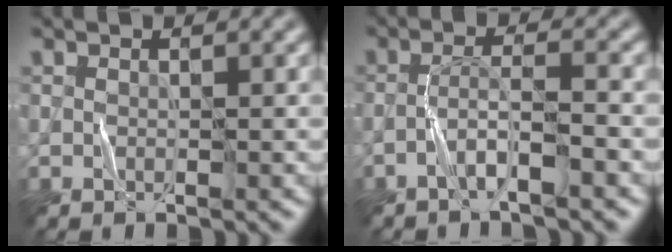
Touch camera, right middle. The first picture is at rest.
{"total": 2.5, "force": [-2.0, -0.1, 1.6], "torque": [-0.028, 0.012, -0.042]}